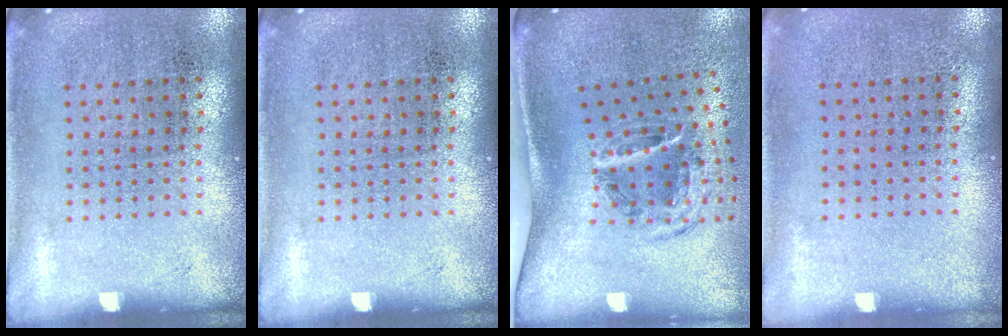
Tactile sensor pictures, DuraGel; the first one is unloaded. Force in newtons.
{"total": 0.0}
{"total": 2.0, "press": 1.2, "slide": 1.6}
{"total": 0.0}